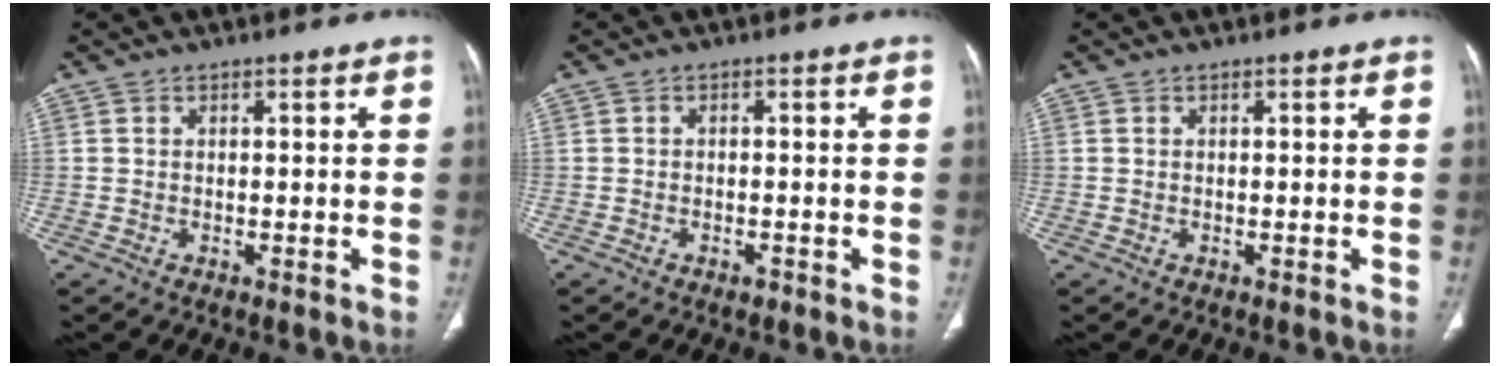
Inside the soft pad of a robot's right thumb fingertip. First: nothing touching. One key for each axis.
{"total": 1.1, "fx": -0.7, "fy": 0.7, "fz": 0.4, "tx": -0.006, "ty": 0.003, "tz": -0.012}
{"total": 0.0}